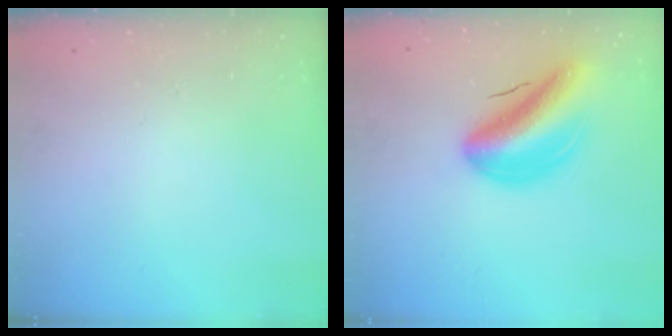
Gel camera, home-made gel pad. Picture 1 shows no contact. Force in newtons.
{"total": 13.4, "press": 12.8, "slide": 4.1}